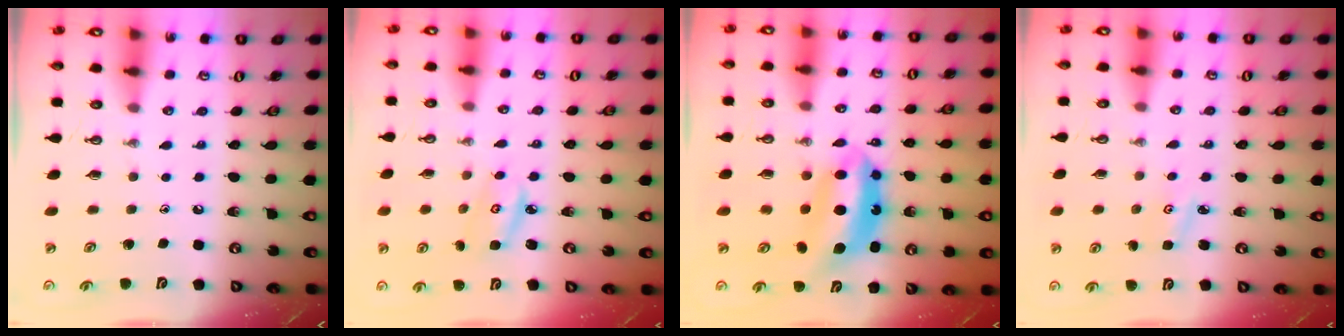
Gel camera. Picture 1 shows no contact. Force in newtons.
{"total": 4.2, "press": 4.2, "slide": 0.3}
{"total": 8.3, "press": 8.2, "slide": 1.1}
{"total": 2.9, "press": 2.9, "slide": 0.5}